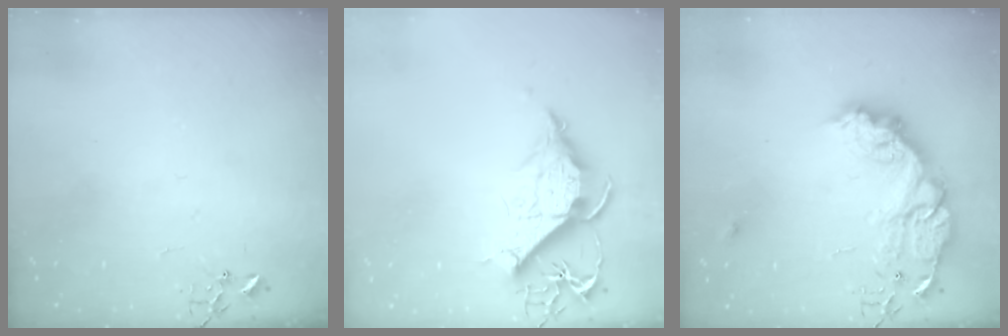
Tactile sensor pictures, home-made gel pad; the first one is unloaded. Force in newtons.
{"total": 12.9, "press": 12.8, "slide": 1.5}
{"total": 18.7, "press": 18.7, "slide": 1.3}